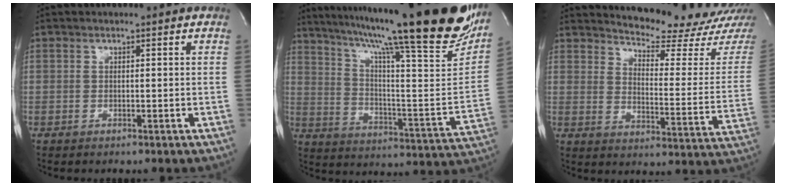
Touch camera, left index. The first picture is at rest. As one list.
[{"total": 33.4, "force": [24.9, 3.0, 22.1], "torque": [-0.292, -0.050, 0.342]}, {"total": 15.5, "force": [15.0, -0.5, 3.8], "torque": [-0.057, -0.103, 0.184]}]